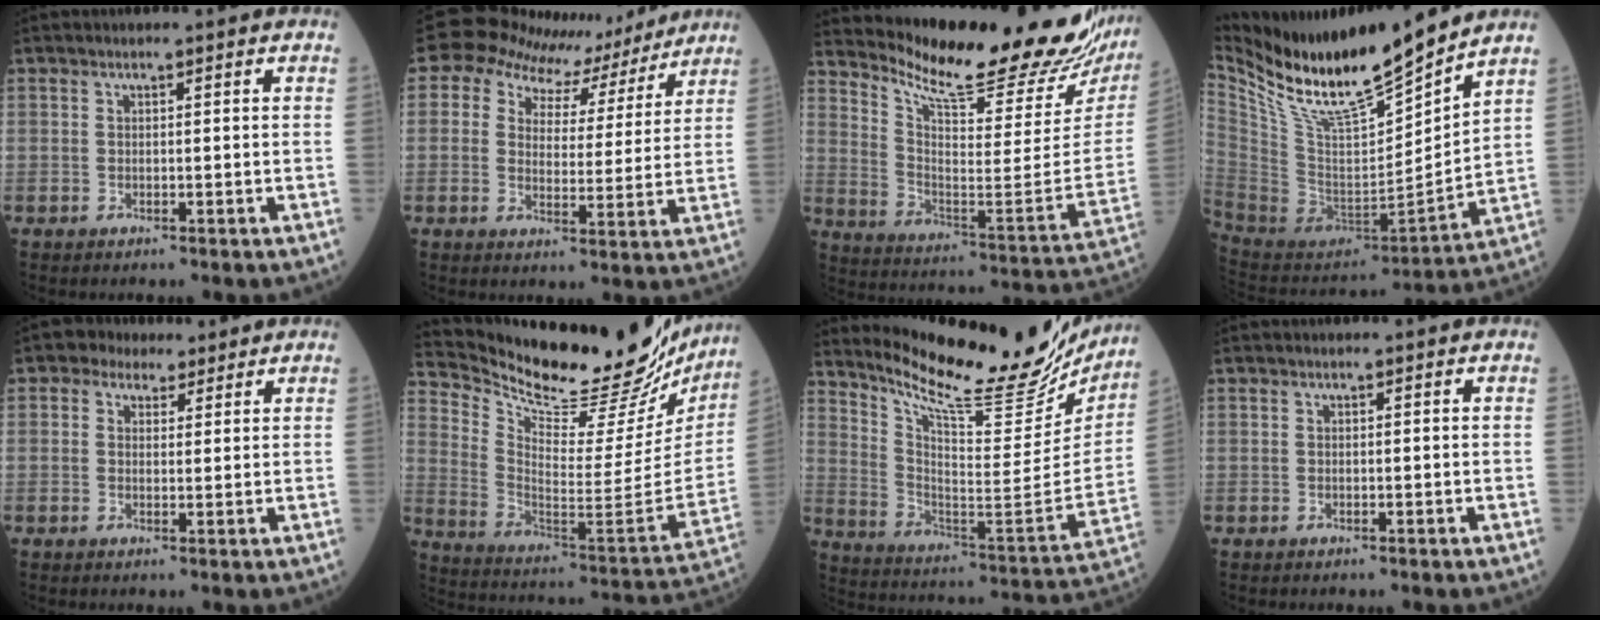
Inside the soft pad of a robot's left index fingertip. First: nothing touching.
{"total": 11.0, "force": [8.8, 5.9, 3.1], "torque": [-0.053, 0.025, 0.115]}
{"total": 27.1, "force": [24.5, 3.9, 11.0], "torque": [-0.187, -0.091, 0.336]}
{"total": 19.5, "force": [16.3, 2.1, 10.5], "torque": [-0.194, -0.020, 0.313]}
{"total": 4.0, "force": [2.7, 2.8, 1.0], "torque": [-0.018, 0.022, 0.041]}
{"total": 28.2, "force": [25.7, 5.2, 10.5], "torque": [-0.178, -0.086, 0.358]}
{"total": 25.2, "force": [22.4, 4.1, 10.8], "torque": [-0.180, -0.066, 0.323]}
{"total": 0.0}